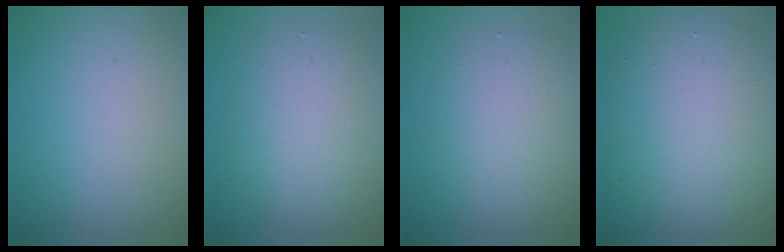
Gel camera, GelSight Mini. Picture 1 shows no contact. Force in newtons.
{"total": 4.4, "press": 4.4, "slide": 0.2}
{"total": 3.4, "press": 3.4, "slide": 0.4}
{"total": 8.9, "press": 8.9, "slide": 0.3}